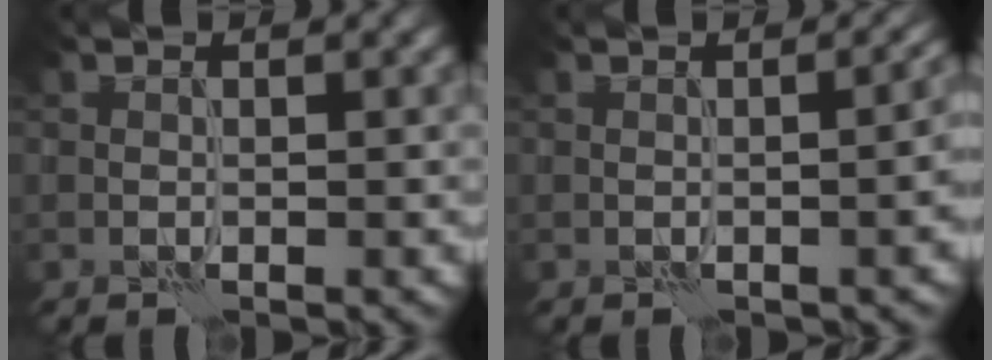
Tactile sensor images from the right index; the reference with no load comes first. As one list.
[{"total": 4.6, "force": [-0.4, 1.9, 4.1], "torque": [-0.024, 0.006, -0.001]}]